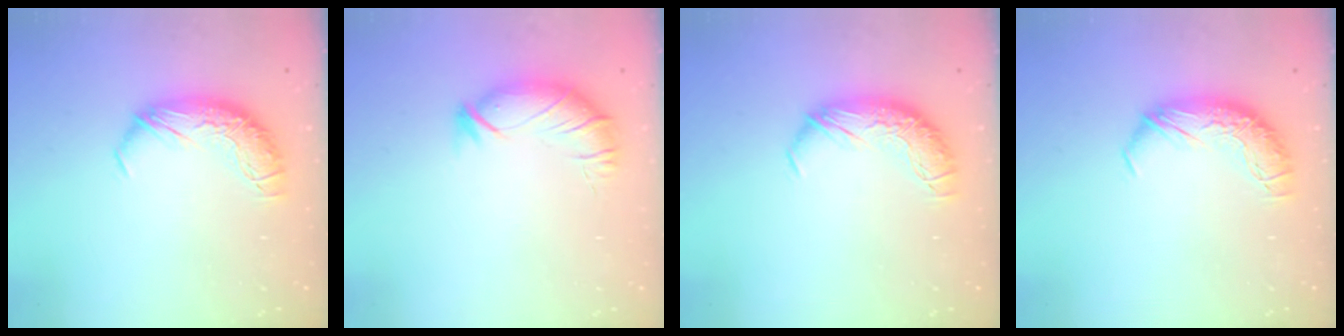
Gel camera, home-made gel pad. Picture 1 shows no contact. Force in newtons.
{"total": 3.0, "press": 2.3, "slide": 2.0}
{"total": 0.0}
{"total": 0.0}